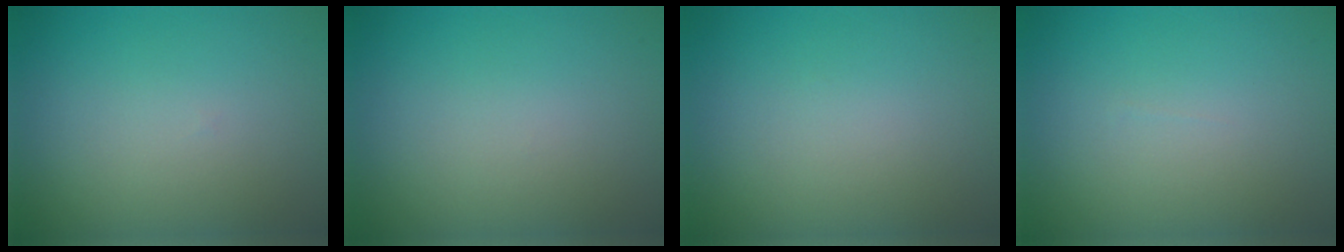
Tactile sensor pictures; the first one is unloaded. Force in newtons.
{"total": 0.0}
{"total": 0.0}
{"total": 0.0}